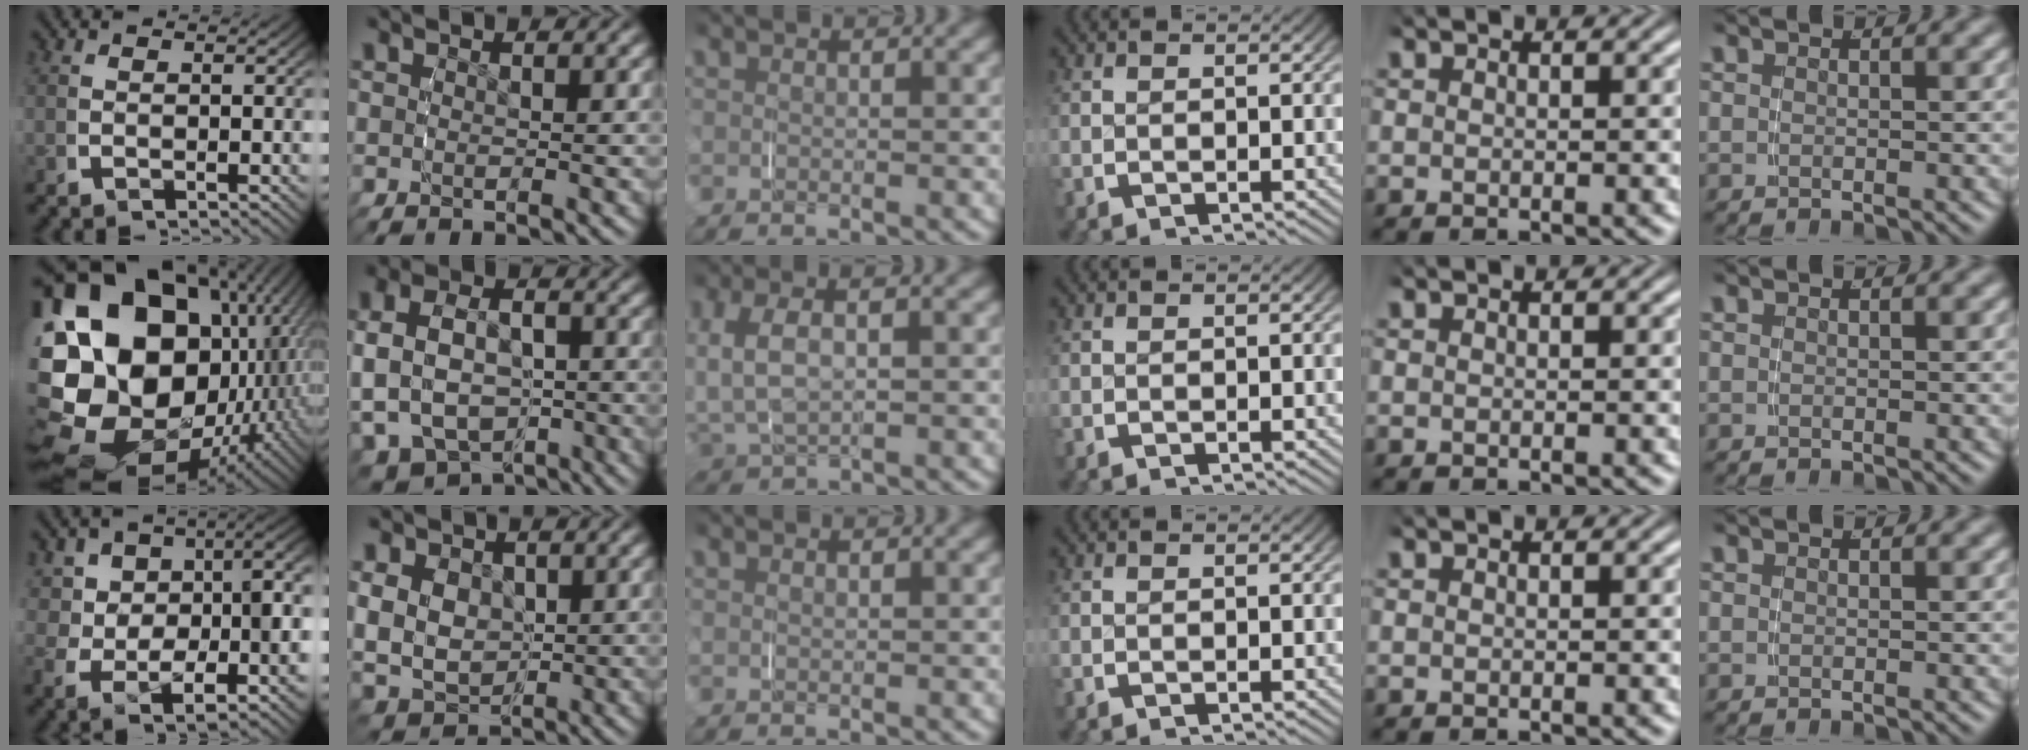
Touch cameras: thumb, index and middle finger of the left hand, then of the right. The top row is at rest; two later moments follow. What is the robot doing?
{"motion": "grasp_and_lifting", "object": "jacket"}